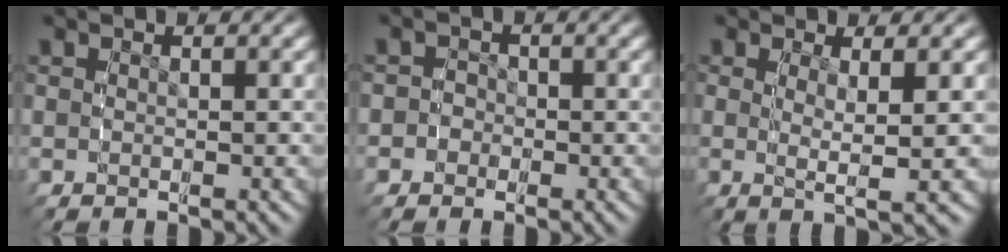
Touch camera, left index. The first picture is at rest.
{"total": 1.8, "force": [-0.9, 1.6, -0.1], "torque": [0.012, 0.002, -0.026]}
{"total": 4.4, "force": [0.1, 0.8, 4.3], "torque": [-0.066, -0.007, 0.006]}